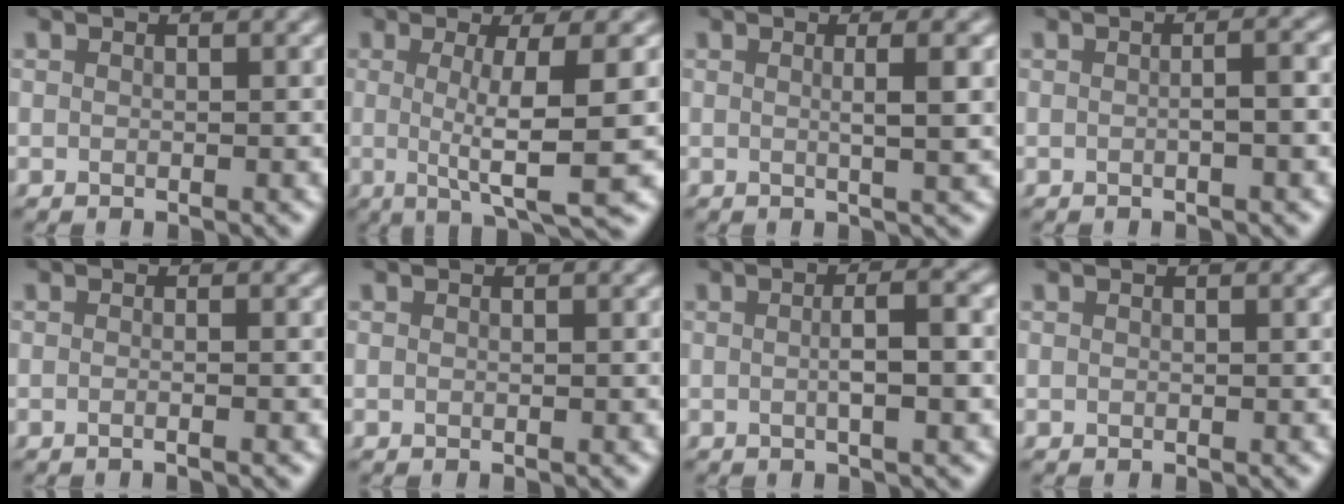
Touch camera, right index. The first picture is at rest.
{"total": 7.2, "force": [0.1, 0.7, 7.1], "torque": [-0.105, -0.006, 0.005]}
{"total": 2.0, "force": [0.5, -0.4, 1.8], "torque": [-0.030, -0.002, 0.008]}
{"total": 1.5, "force": [-0.2, 0.1, 1.5], "torque": [-0.017, 0.005, -0.005]}
{"total": 1.1, "force": [-0.8, -0.2, 0.7], "torque": [-0.009, 0.007, -0.019]}
{"total": 0.0}
{"total": 2.5, "force": [-0.3, 0.2, 2.4], "torque": [-0.036, 0.002, -0.007]}
{"total": 0.0}